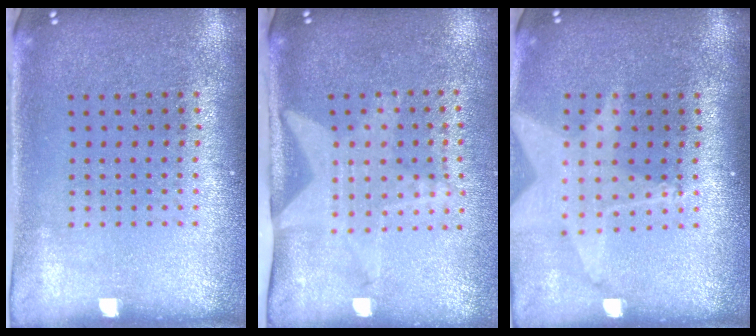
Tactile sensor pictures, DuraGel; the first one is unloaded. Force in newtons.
{"total": 2.1, "press": 1.5, "slide": 1.4}
{"total": 2.0, "press": 1.5, "slide": 1.3}